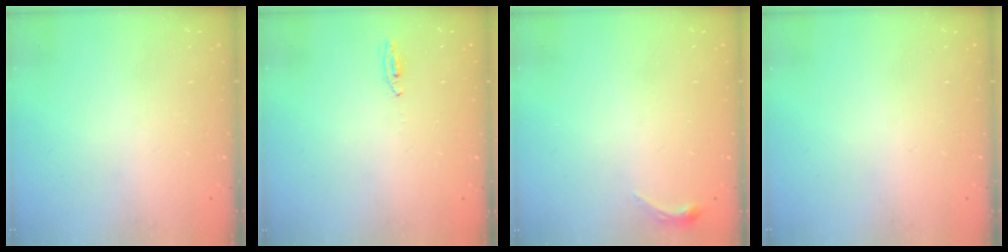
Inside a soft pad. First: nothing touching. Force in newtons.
{"total": 2.7, "press": 2.5, "slide": 1.0}
{"total": 3.9, "press": 3.8, "slide": 0.7}
{"total": 0.0}